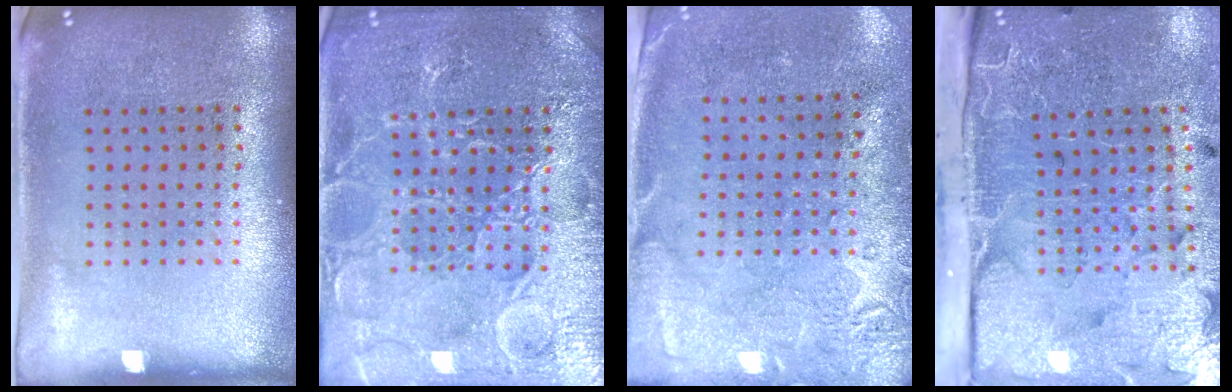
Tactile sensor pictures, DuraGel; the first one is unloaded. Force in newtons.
{"total": 4.7, "press": 4.6, "slide": 0.6}
{"total": 2.8, "press": 2.2, "slide": 1.7}
{"total": 5.1, "press": 4.0, "slide": 3.1}